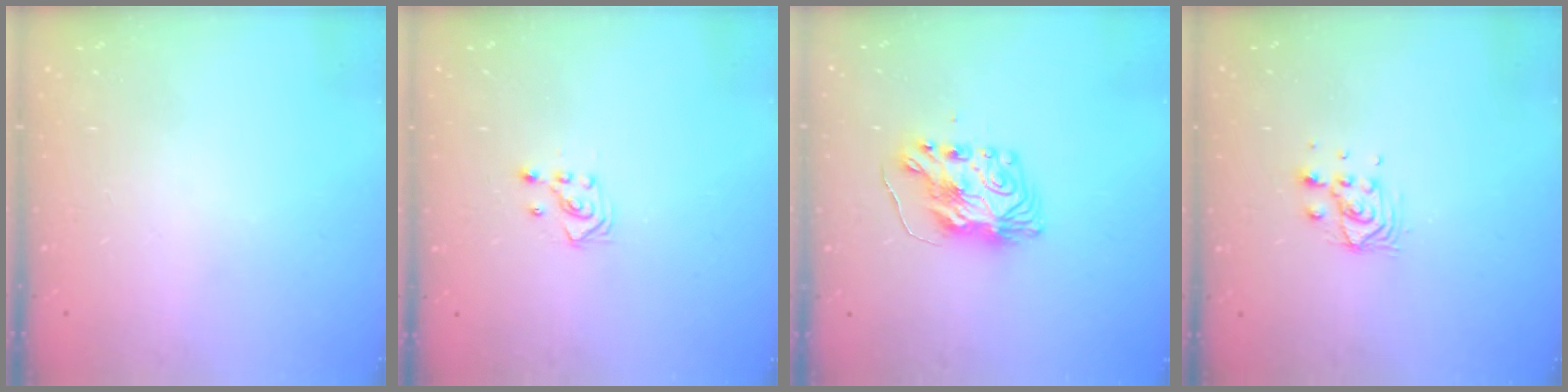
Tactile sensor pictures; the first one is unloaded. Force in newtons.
{"total": 2.9, "press": 2.9, "slide": 0.3}
{"total": 9.0, "press": 9.0, "slide": 0.6}
{"total": 7.6, "press": 7.6, "slide": 0.3}